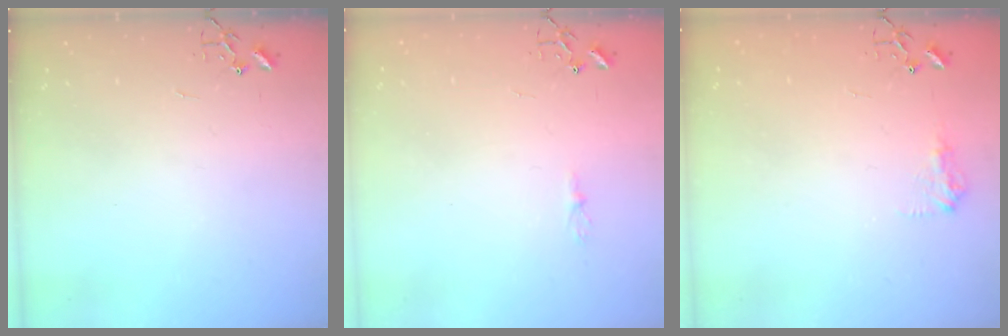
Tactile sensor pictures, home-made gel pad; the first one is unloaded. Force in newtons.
{"total": 4.1, "press": 4.1, "slide": 0.5}
{"total": 7.9, "press": 7.9, "slide": 0.3}